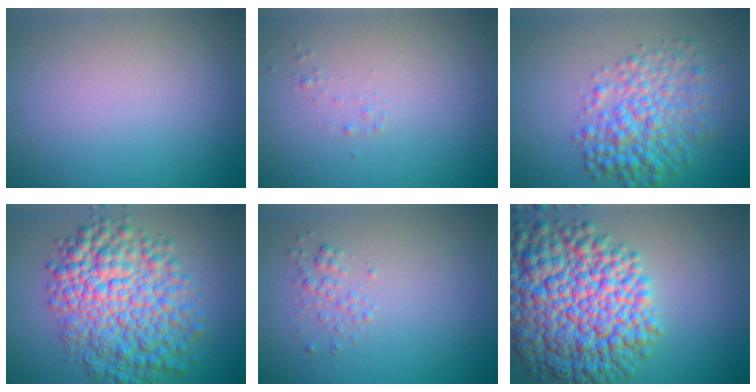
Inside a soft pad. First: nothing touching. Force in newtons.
{"total": 0.5, "press": 0.5, "slide": 0.0}
{"total": 5.5, "press": 5.5, "slide": 0.1}
{"total": 9.4, "press": 9.4, "slide": 0.2}
{"total": 1.2, "press": 1.2, "slide": 0.1}
{"total": 12.6, "press": 12.6, "slide": 0.3}